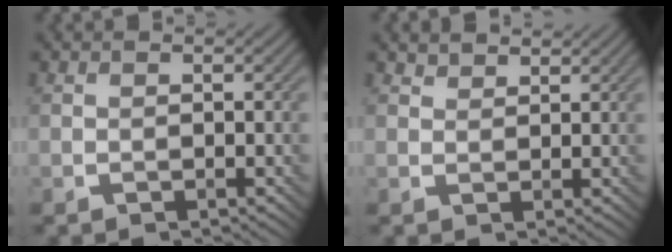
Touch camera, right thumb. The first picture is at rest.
{"total": 1.9, "force": [1.7, 0.6, 0.5], "torque": [-0.012, -0.002, 0.035]}